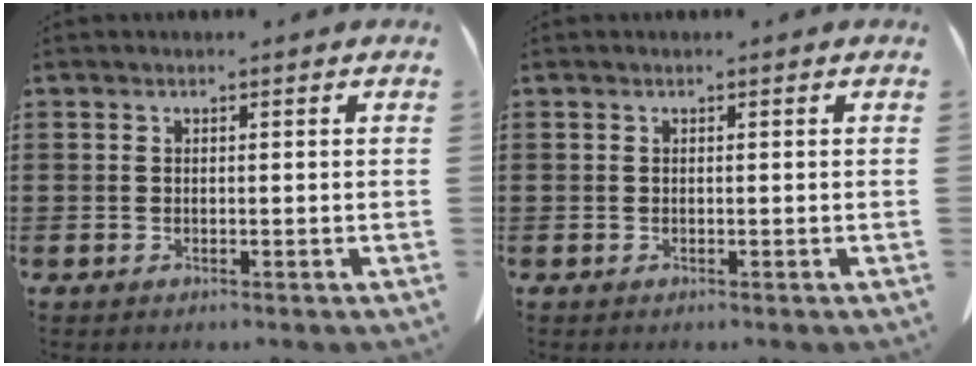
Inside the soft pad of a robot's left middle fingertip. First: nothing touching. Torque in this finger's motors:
{"motor_torque": [-0.05, -0.05, 0.00, 0.00]}